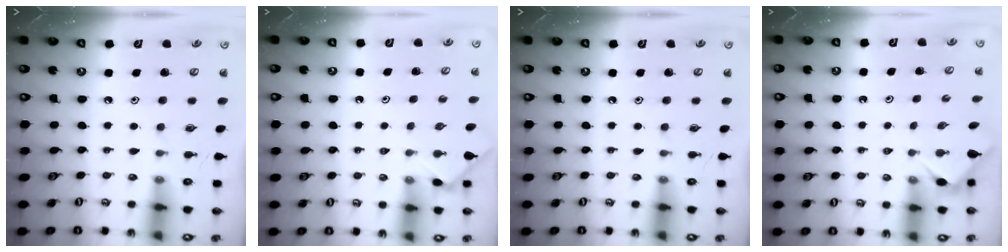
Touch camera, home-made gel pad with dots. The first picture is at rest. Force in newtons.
{"total": 3.0, "press": 2.9, "slide": 0.4}
{"total": 0.0}
{"total": 2.5, "press": 2.4, "slide": 0.5}